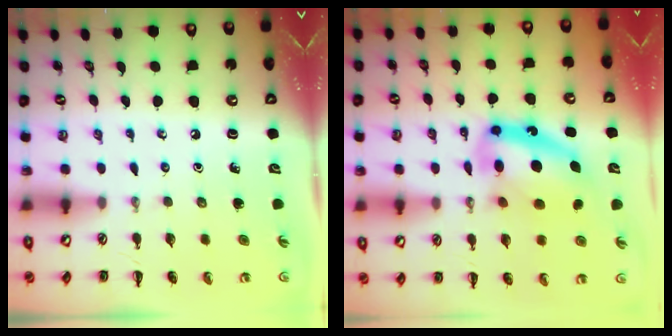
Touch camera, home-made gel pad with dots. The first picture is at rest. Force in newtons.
{"total": 14.6, "press": 14.1, "slide": 3.8}